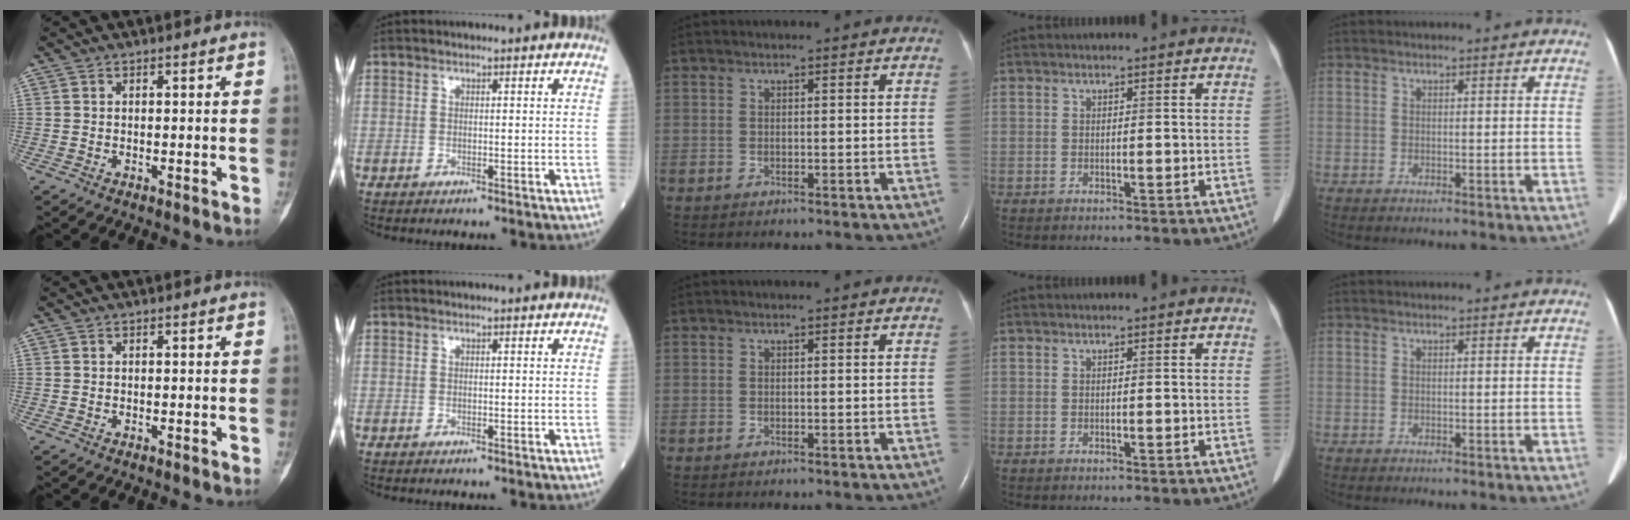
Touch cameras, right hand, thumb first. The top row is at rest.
{}